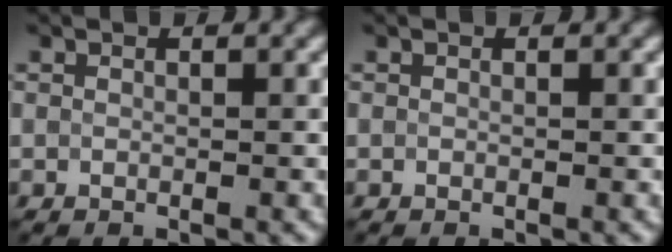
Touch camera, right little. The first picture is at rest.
{"total": 0.0}